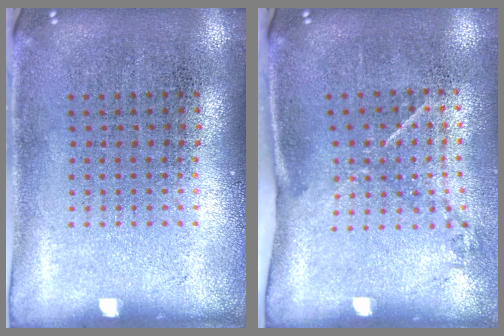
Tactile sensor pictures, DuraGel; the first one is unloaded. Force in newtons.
{"total": 1.5, "press": 0.9, "slide": 1.1}